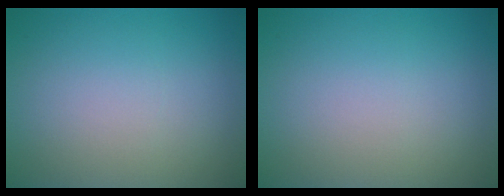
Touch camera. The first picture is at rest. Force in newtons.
{"total": 0.0}